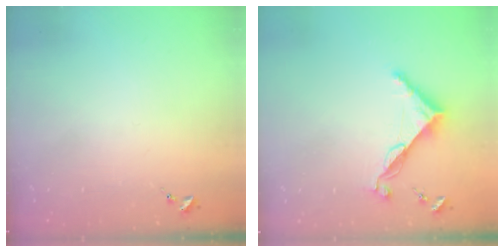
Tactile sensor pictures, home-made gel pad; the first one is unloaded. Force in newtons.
{"total": 9.0, "press": 9.0, "slide": 0.6}